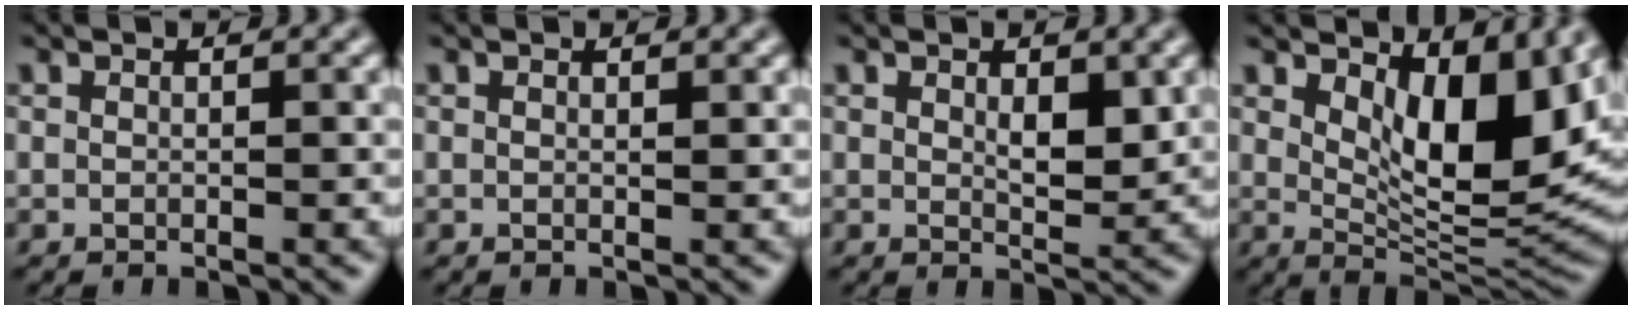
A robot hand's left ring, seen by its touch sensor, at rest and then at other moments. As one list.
[{"total": 0.0}, {"total": 2.3, "force": [0.8, 1.1, 1.9], "torque": [-0.028, -0.006, 0.016]}, {"total": 8.7, "force": [3.0, 3.8, 7.3], "torque": [-0.114, -0.020, 0.050]}]